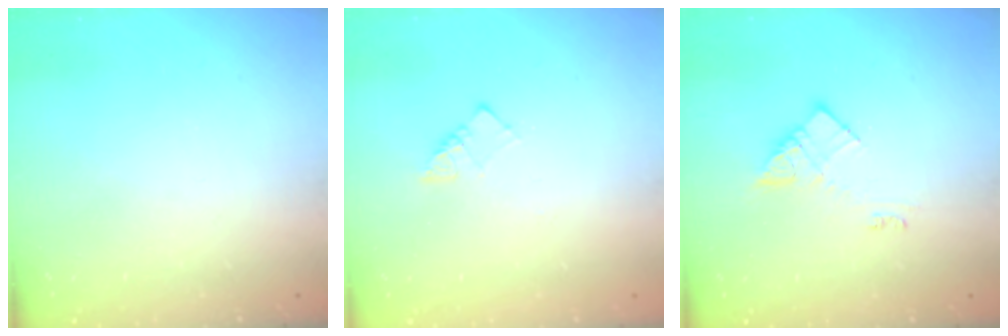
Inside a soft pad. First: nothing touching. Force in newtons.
{"total": 3.7, "press": 3.7, "slide": 0.2}
{"total": 10.5, "press": 10.5, "slide": 0.4}